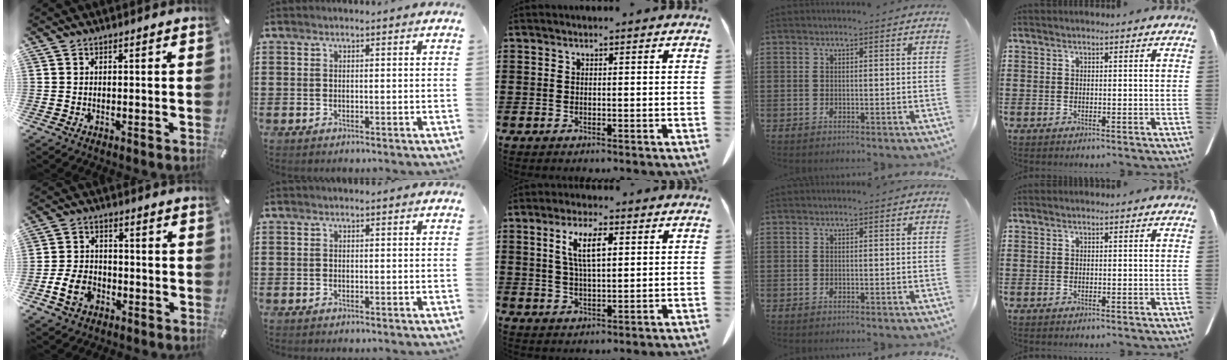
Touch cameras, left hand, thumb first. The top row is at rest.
{"thumb": {"total": 8.0, "force": [-3.5, 5.9, 4.0], "torque": [-0.097, 0.014, -0.065]}, "middle": {"total": 6.1, "force": [2.3, 1.9, 5.4], "torque": [-0.113, 0.007, 0.038]}}